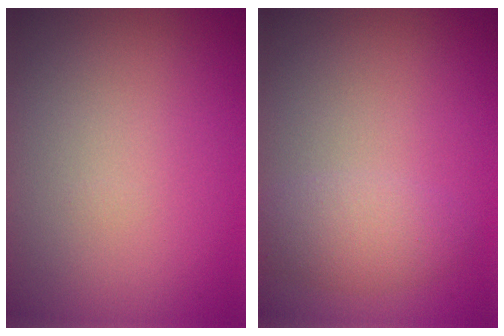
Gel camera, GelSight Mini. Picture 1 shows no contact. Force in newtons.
{"total": 2.5, "press": 2.5, "slide": 0.1}